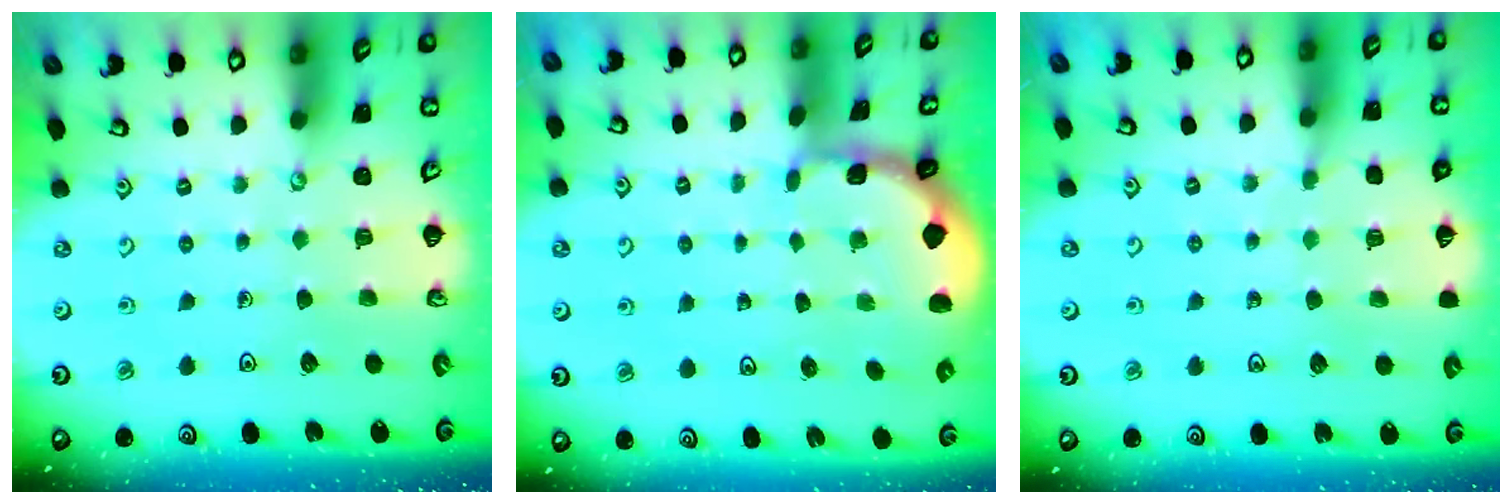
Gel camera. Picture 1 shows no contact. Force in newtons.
{"total": 0.8, "press": 0.7, "slide": 0.2}
{"total": 6.1, "press": 6.1, "slide": 0.8}